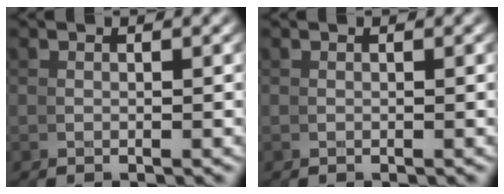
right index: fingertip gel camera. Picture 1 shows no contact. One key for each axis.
{"total": 0.0}